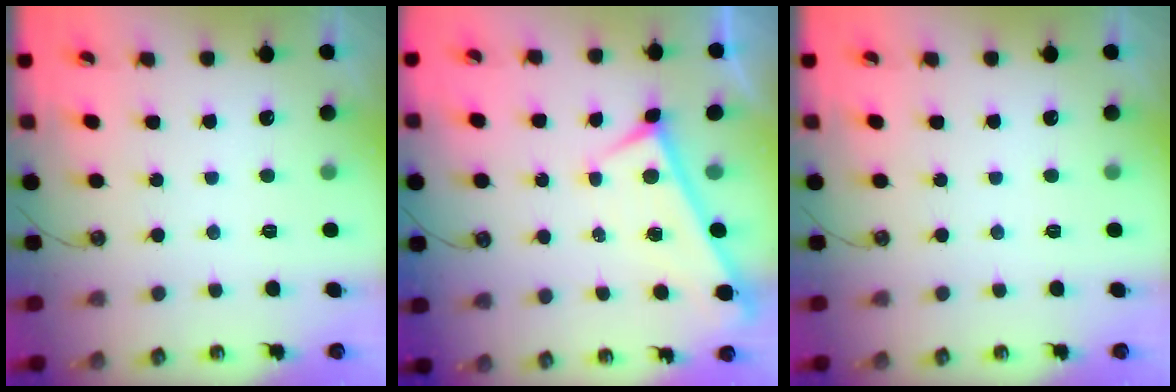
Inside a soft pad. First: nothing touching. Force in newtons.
{"total": 0.0}
{"total": 0.0}